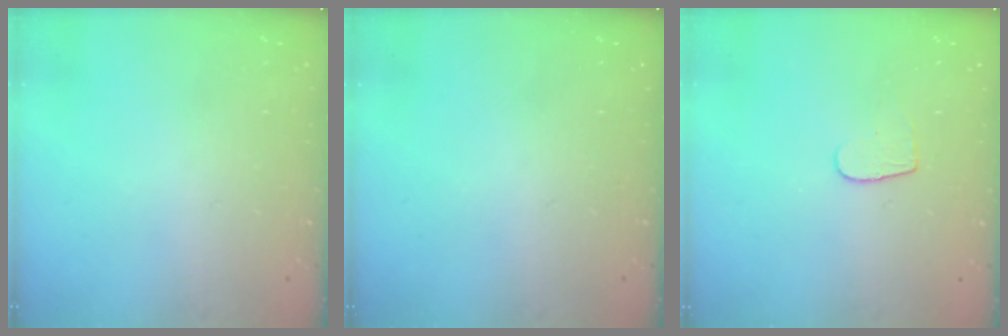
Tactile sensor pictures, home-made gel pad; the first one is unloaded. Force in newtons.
{"total": 0.0}
{"total": 3.9, "press": 3.9, "slide": 0.4}